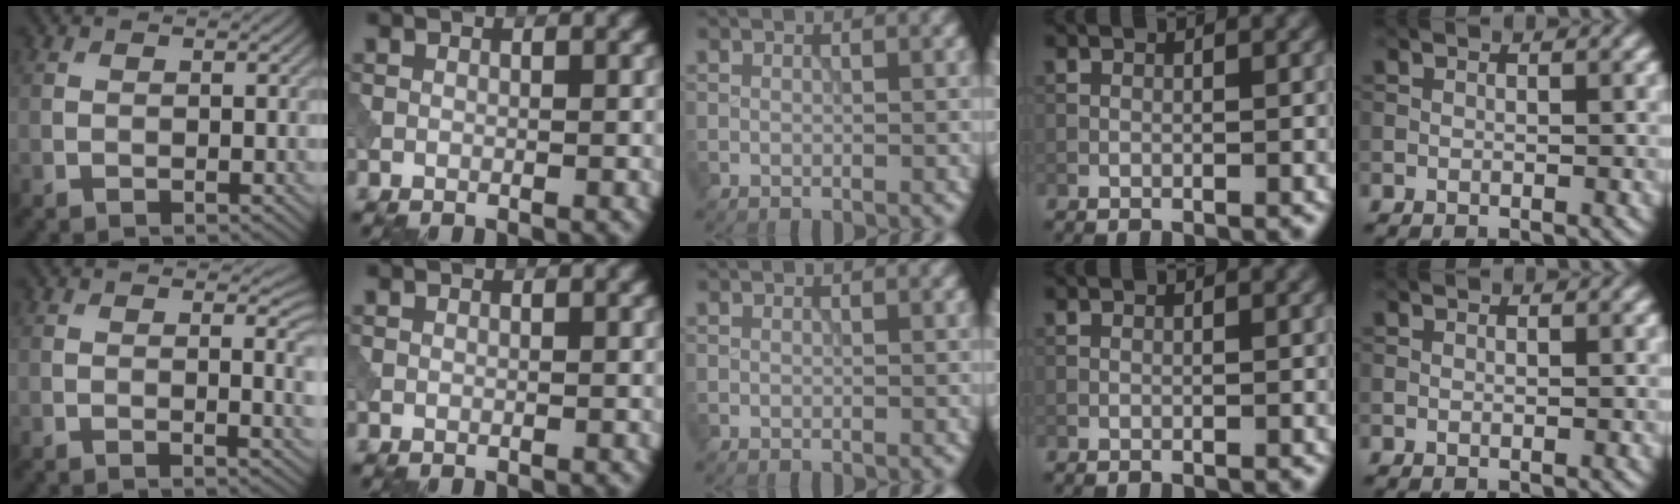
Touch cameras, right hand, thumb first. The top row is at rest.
{"thumb": {"total": 3.1, "force": [0.4, 1.0, 3.0], "torque": [-0.041, -0.006, 0.006]}}